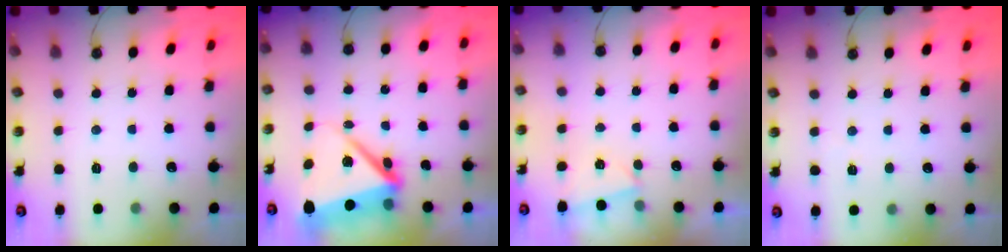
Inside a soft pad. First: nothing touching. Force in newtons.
{"total": 11.0, "press": 10.8, "slide": 1.8}
{"total": 1.6, "press": 0.8, "slide": 1.4}
{"total": 2.0, "press": 1.9, "slide": 0.8}